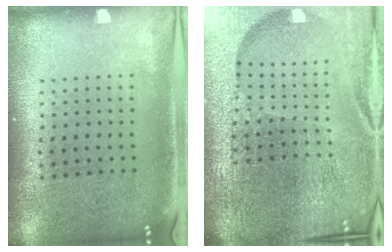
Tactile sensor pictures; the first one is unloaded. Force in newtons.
{"total": 6.7, "press": 5.8, "slide": 3.3}